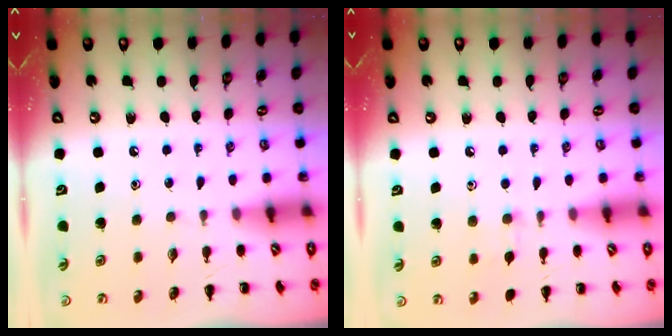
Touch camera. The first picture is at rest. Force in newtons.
{"total": 5.6, "press": 5.1, "slide": 2.2}